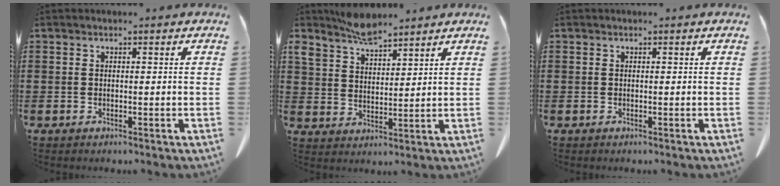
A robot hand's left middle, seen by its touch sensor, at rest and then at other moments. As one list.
[{"total": 5.9, "force": [5.4, 1.6, 1.9], "torque": [-0.057, -0.013, 0.103]}, {"total": 0.0}]